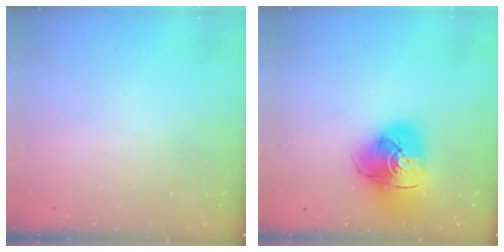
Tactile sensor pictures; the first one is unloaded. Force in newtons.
{"total": 16.0, "press": 15.8, "slide": 2.1}